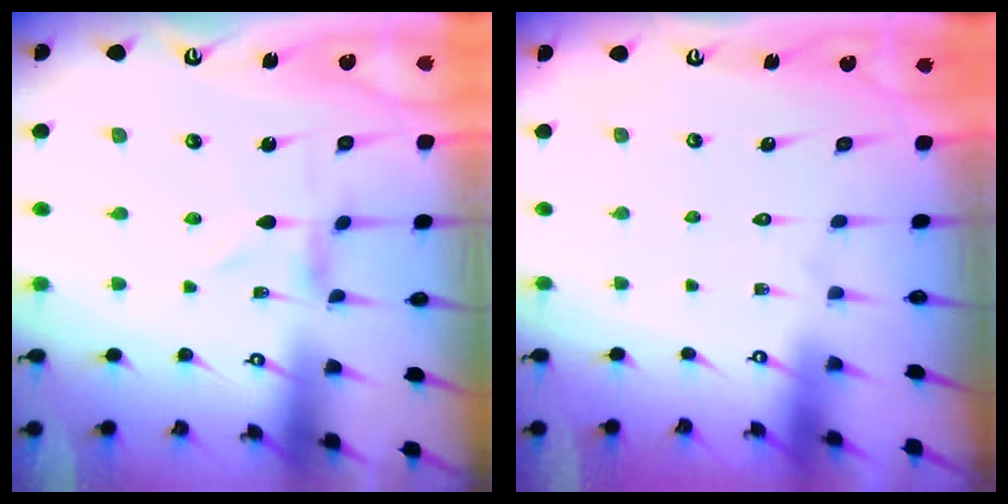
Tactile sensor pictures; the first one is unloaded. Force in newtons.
{"total": 1.6, "press": 1.5, "slide": 0.1}